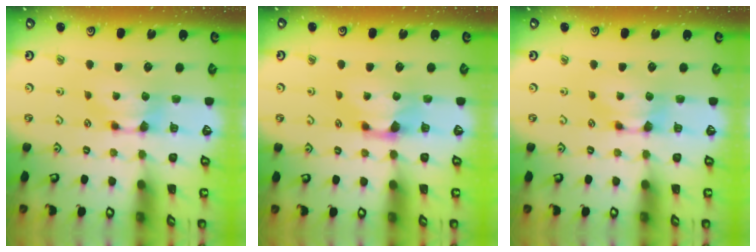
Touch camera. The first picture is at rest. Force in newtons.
{"total": 1.3, "press": 0.4, "slide": 1.3}
{"total": 0.0}